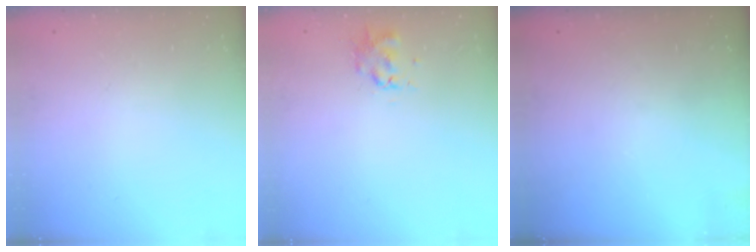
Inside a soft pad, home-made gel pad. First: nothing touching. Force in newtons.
{"total": 0.9, "press": 0.8, "slide": 0.4}
{"total": 0.0}